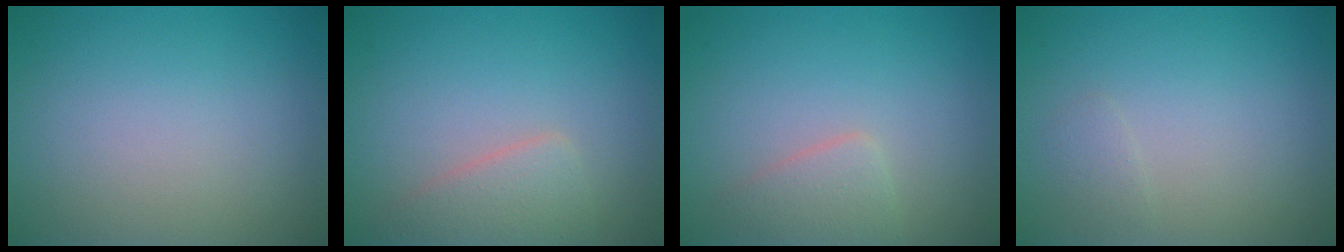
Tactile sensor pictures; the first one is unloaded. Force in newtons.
{"total": 2.7, "press": 2.7, "slide": 0.1}
{"total": 2.0, "press": 2.0, "slide": 0.1}
{"total": 0.7, "press": 0.7, "slide": 0.1}